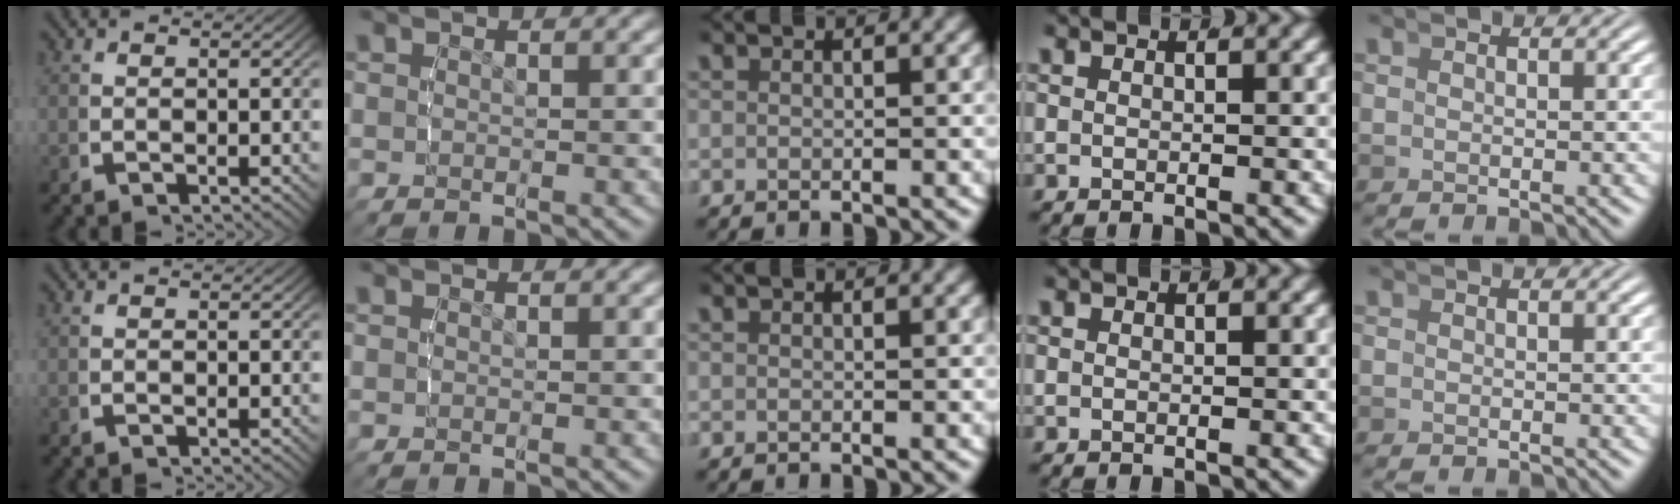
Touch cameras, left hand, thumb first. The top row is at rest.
{}